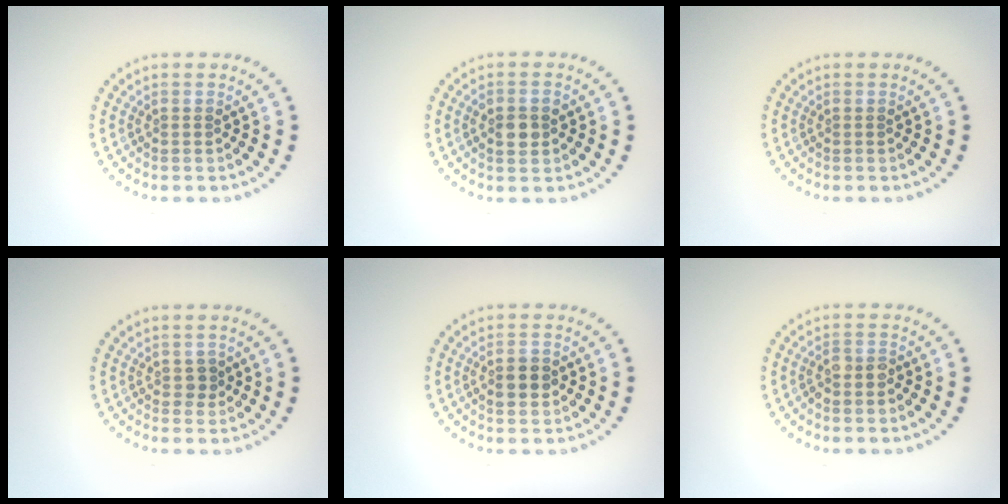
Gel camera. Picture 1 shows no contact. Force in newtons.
{"total": 2.5, "press": 2.5, "slide": 0.2}
{"total": 0.0}
{"total": 0.9, "press": 0.8, "slide": 0.4}
{"total": 2.5, "press": 2.5, "slide": 0.1}
{"total": 1.7, "press": 1.6, "slide": 0.7}